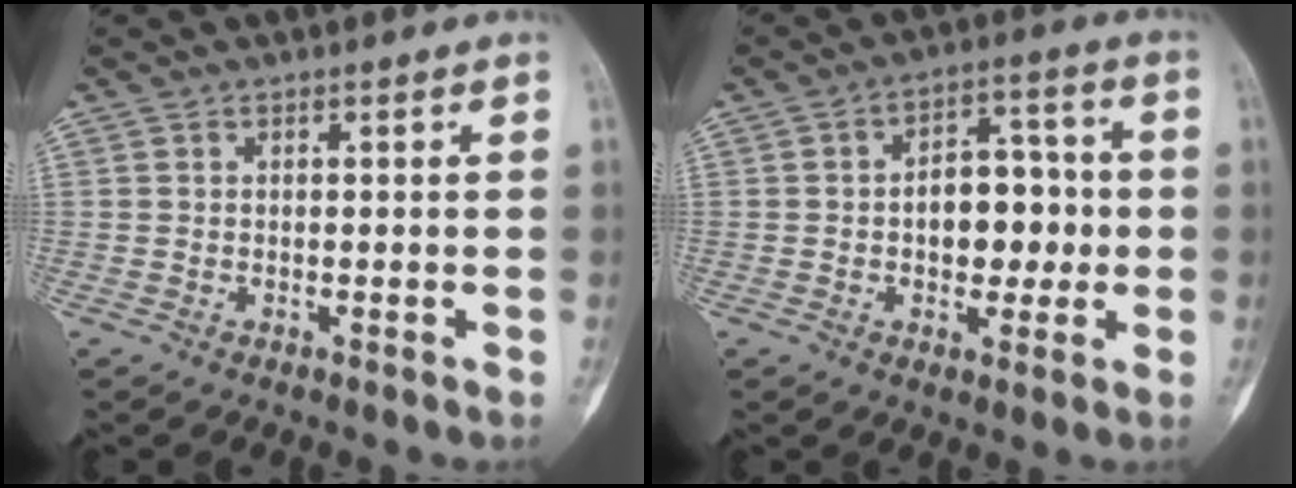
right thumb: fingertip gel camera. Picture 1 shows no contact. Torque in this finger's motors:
{"motor_torque": [-0.42, 0.69, 0.06, -0.01, 0.15]}